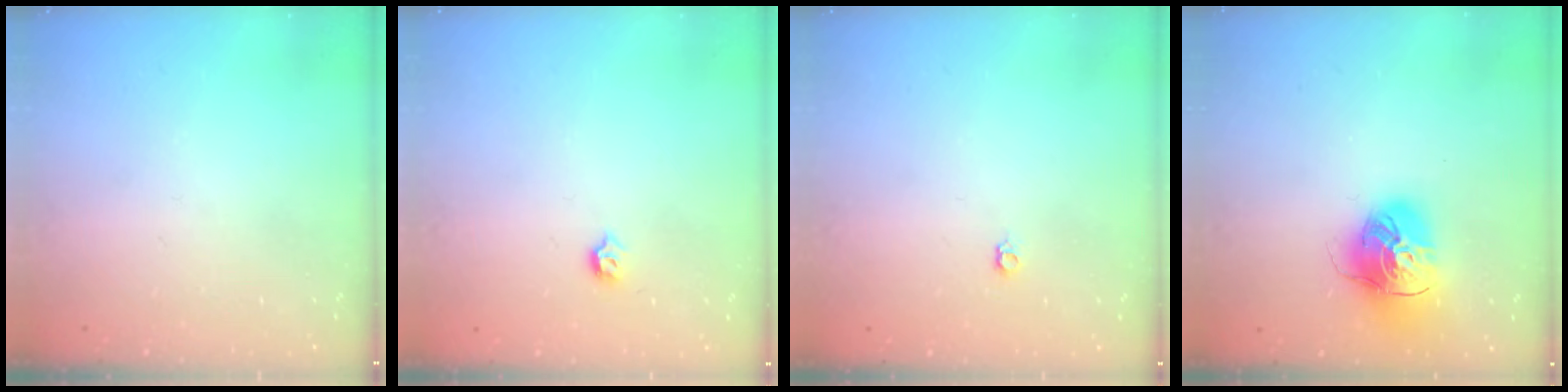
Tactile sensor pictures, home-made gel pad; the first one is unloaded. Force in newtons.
{"total": 3.4, "press": 3.3, "slide": 0.6}
{"total": 3.1, "press": 3.0, "slide": 0.6}
{"total": 16.2, "press": 16.1, "slide": 2.0}